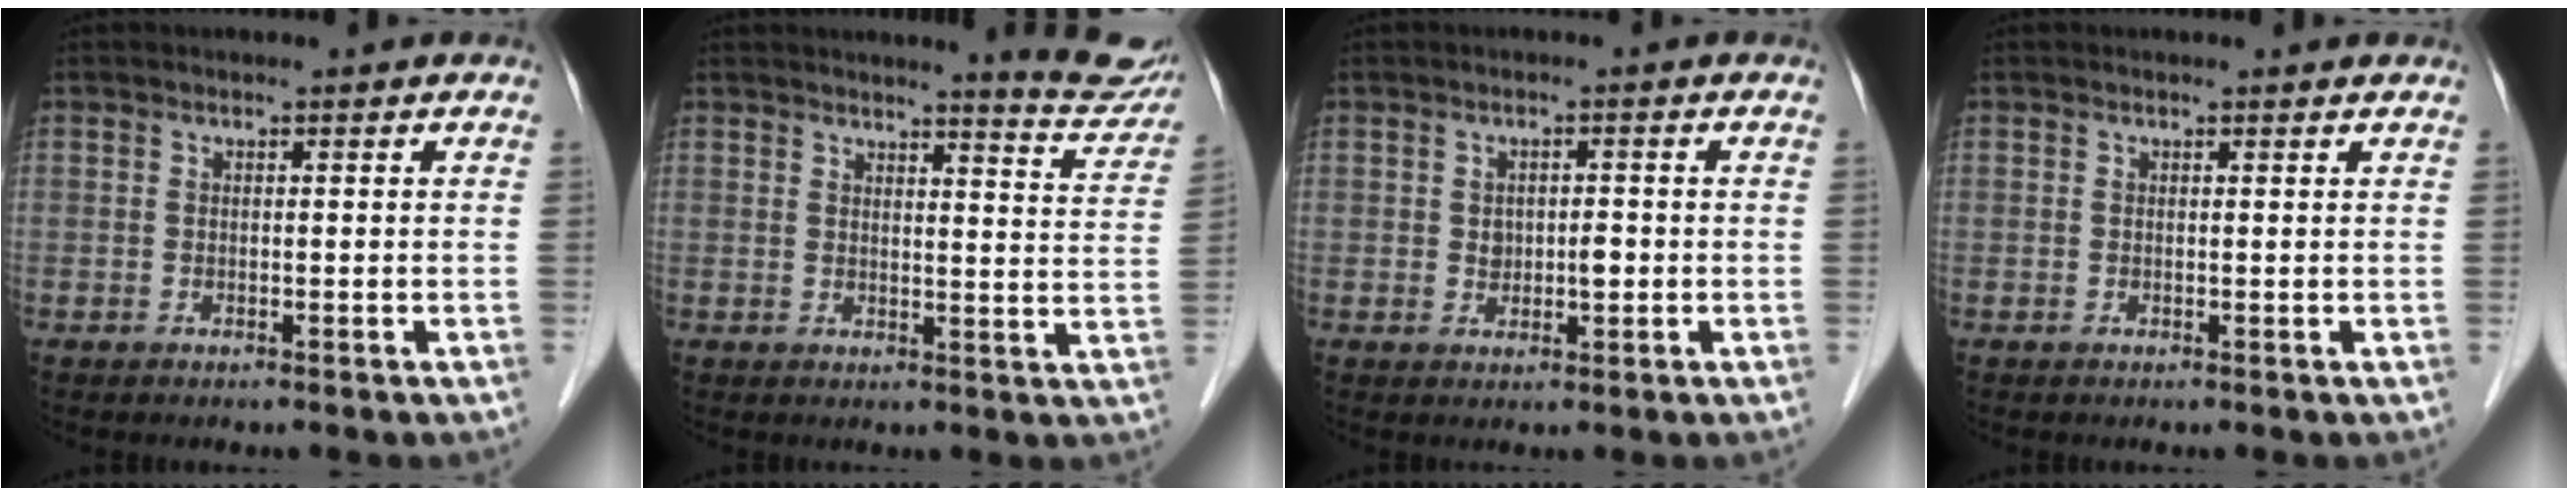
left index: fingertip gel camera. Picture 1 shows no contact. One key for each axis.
{"total": 8.7, "fx": 8.3, "fy": 0.2, "fz": 2.5, "tx": -0.025, "ty": -0.037, "tz": 0.080}
{"total": 2.5, "fx": -0.2, "fy": 1.5, "fz": 1.9, "tx": -0.030, "ty": 0.003, "tz": 0.002}
{"total": 1.2, "fx": 1.1, "fy": 0.1, "fz": 0.2, "tx": -0.013, "ty": 0.000, "tz": 0.008}